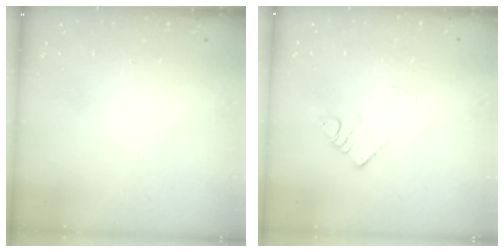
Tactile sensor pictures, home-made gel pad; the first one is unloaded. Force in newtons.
{"total": 2.7, "press": 2.7, "slide": 0.4}